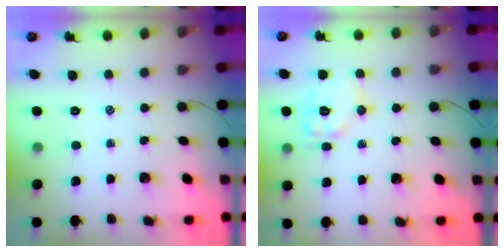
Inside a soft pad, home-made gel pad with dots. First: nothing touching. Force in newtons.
{"total": 10.6, "press": 10.6, "slide": 0.7}